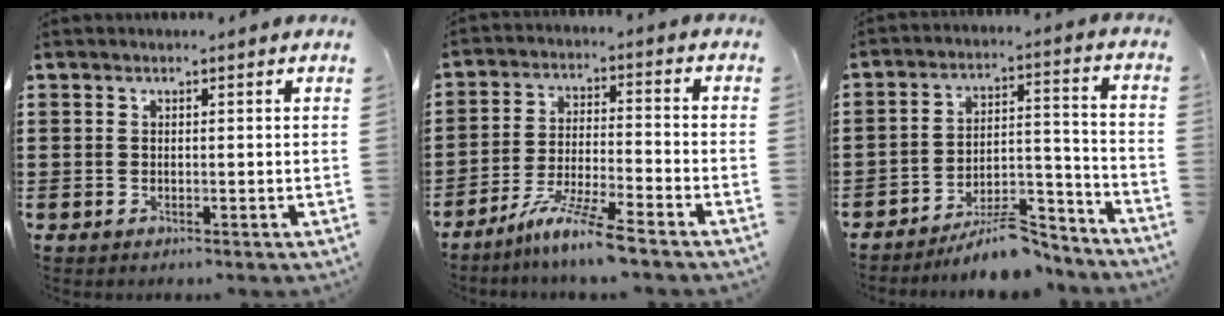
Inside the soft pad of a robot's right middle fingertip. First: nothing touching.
{"total": 7.7, "force": [-6.2, -0.5, 4.5], "torque": [-0.090, -0.015, -0.118]}
{"total": 8.6, "force": [-7.6, 1.9, 3.6], "torque": [-0.050, 0.023, -0.139]}